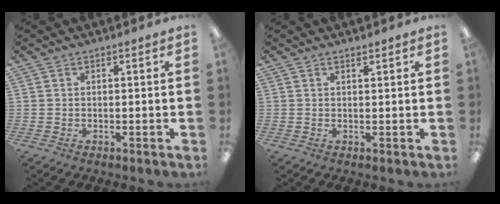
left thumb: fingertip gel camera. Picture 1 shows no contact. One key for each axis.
{"total": 0.9, "fx": 0.8, "fy": 0.2, "fz": 0.3, "tx": -0.007, "ty": 0.000, "tz": 0.015}